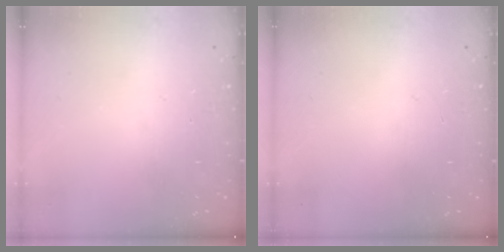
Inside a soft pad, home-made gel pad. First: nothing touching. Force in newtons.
{"total": 0.0}